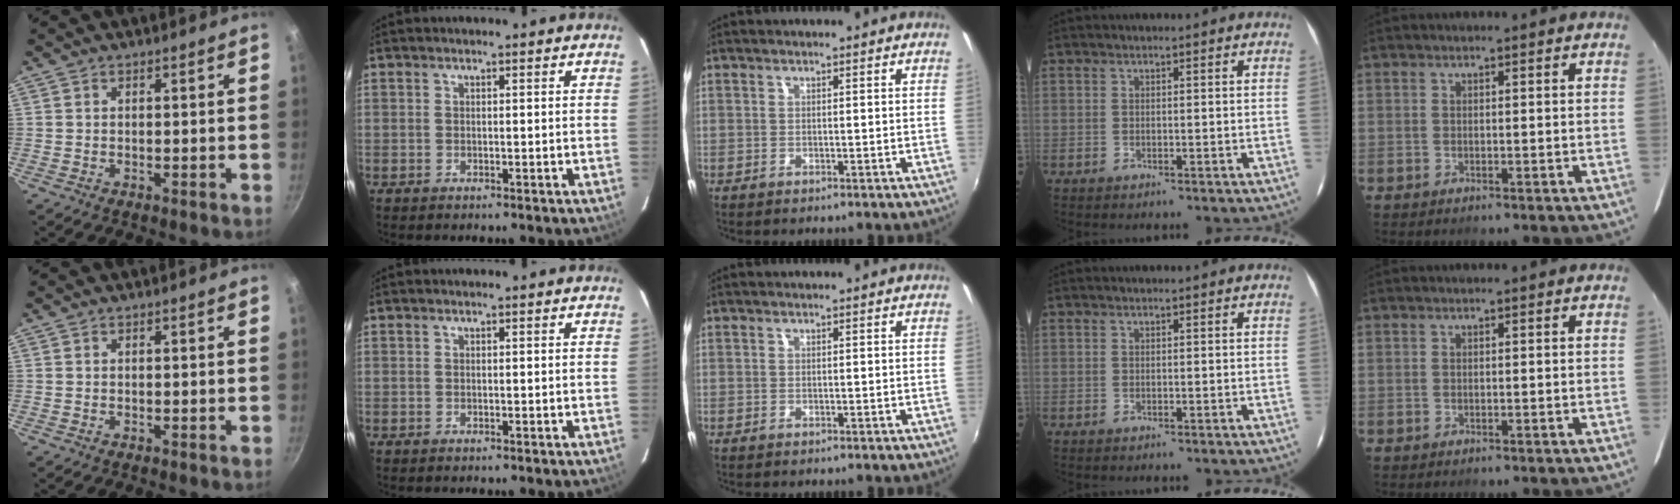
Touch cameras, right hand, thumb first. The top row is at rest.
{}